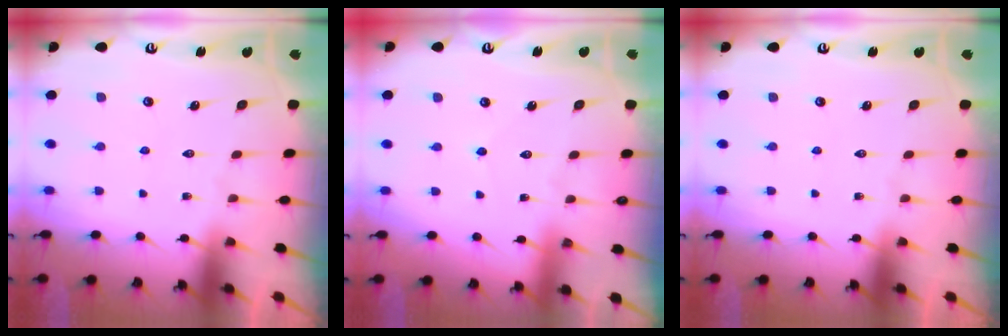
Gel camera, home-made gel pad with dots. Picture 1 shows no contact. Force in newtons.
{"total": 2.9, "press": 2.9, "slide": 0.4}
{"total": 0.0}